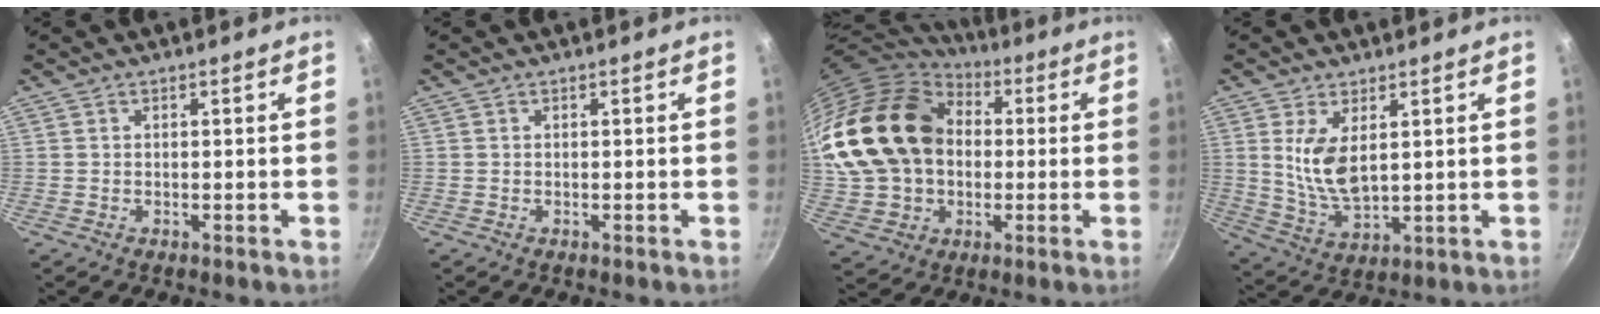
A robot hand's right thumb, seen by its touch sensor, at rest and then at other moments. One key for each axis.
{"total": 0.0}
{"total": 25.1, "fx": 3.5, "fy": 18.7, "fz": 16.3, "tx": -0.307, "ty": 0.037, "tz": 0.074}
{"total": 8.8, "fx": 2.4, "fy": 4.3, "fz": 7.3, "tx": -0.137, "ty": -0.027, "tz": 0.058}